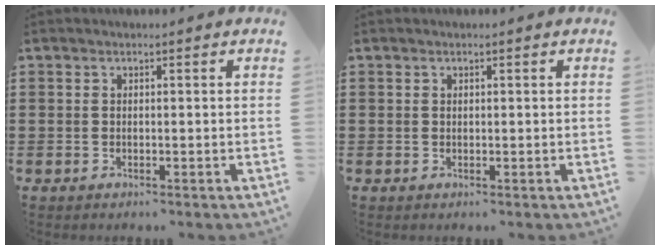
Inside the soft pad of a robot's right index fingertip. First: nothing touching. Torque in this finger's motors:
{"motor_torque": [-0.46, 1.36, -0.06, -0.01]}